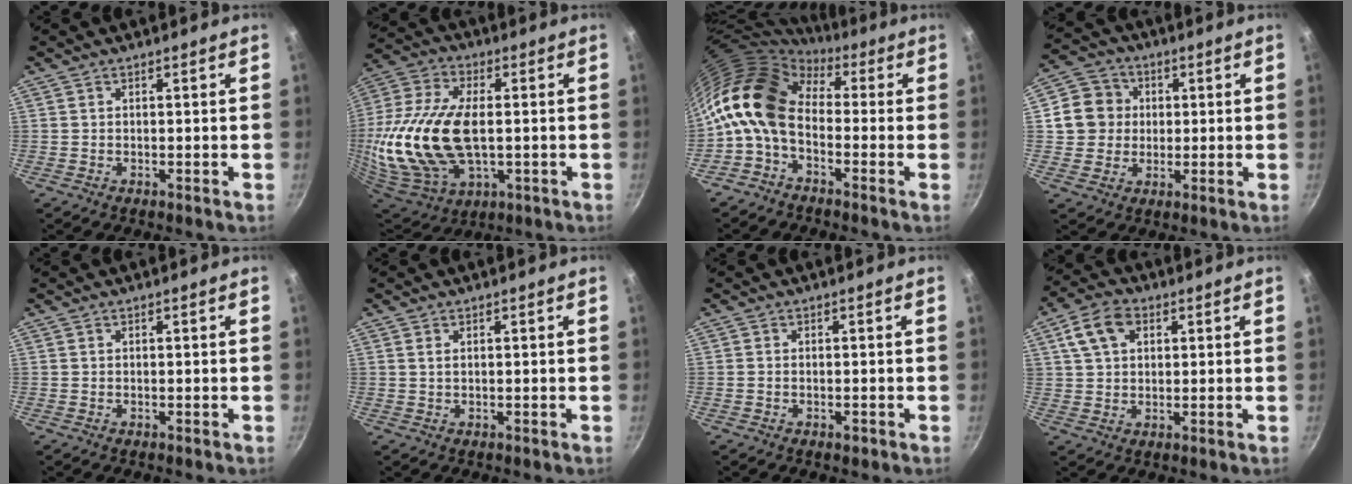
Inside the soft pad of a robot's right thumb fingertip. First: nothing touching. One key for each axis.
{"total": 25.0, "fx": -0.8, "fy": 14.3, "fz": 20.5, "tx": -0.435, "ty": -0.001, "tz": -0.008}
{"total": 12.5, "fx": 0.0, "fy": 8.2, "fz": 9.5, "tx": -0.164, "ty": 0.028, "tz": -0.023}
{"total": 8.9, "fx": 1.4, "fy": 8.3, "fz": 2.9, "tx": -0.013, "ty": 0.014, "tz": 0.015}
{"total": 0.0}
{"total": 1.0, "fx": 0.4, "fy": 0.5, "fz": 0.8, "tx": -0.015, "ty": 0.001, "tz": 0.008}
{"total": 1.3, "fx": -0.7, "fy": 0.7, "fz": 0.9, "tx": -0.016, "ty": 0.003, "tz": -0.012}
{"total": 8.4, "fx": 3.1, "fy": 5.8, "fz": 5.2, "tx": -0.088, "ty": 0.009, "tz": 0.051}